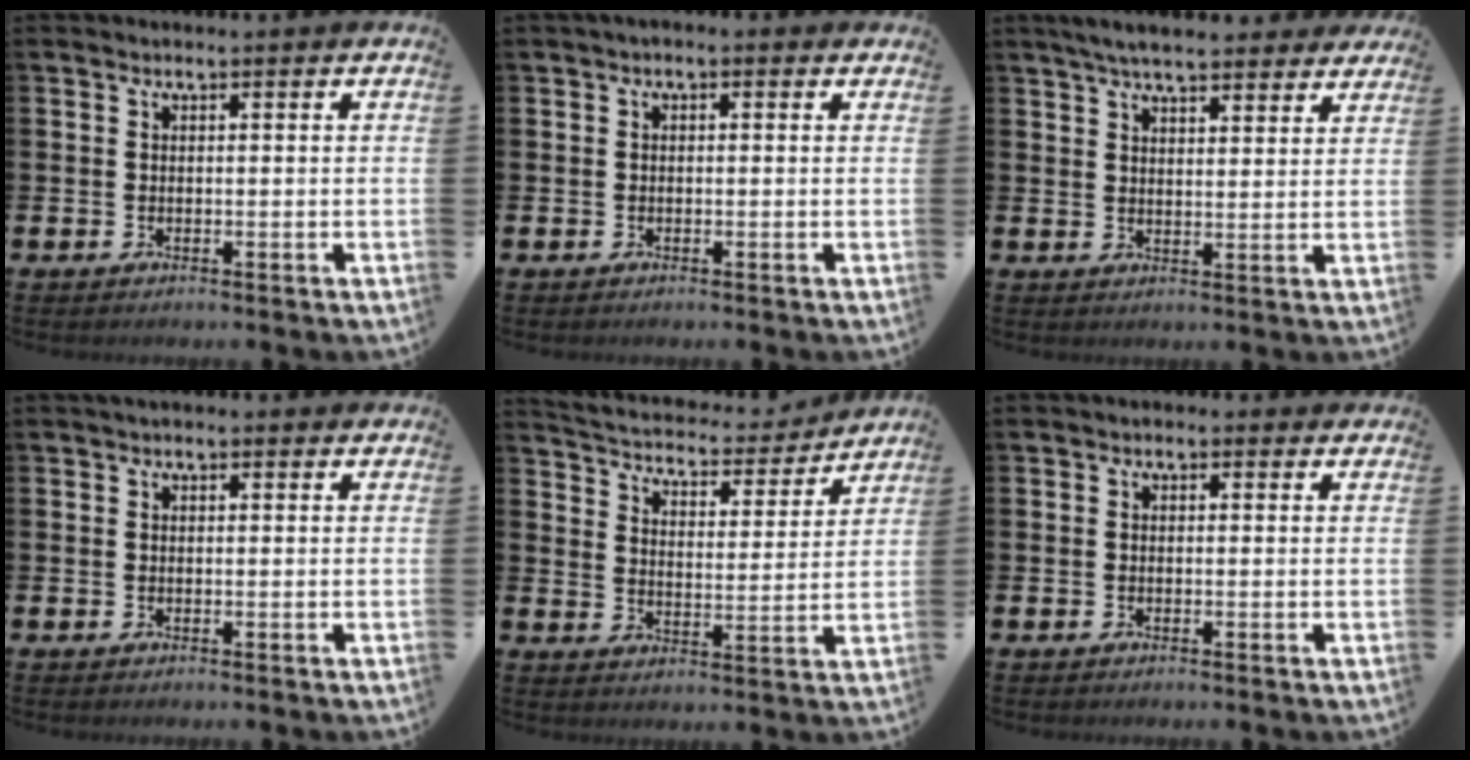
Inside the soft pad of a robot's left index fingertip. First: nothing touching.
{"total": 0.7, "force": [-0.2, 0.5, 0.4], "torque": [-0.005, 0.004, -0.007]}
{"total": 5.7, "force": [5.4, 1.0, 1.7], "torque": [-0.045, -0.017, 0.097]}
{"total": 1.0, "force": [0.8, 0.4, 0.4], "torque": [0.003, 0.002, 0.011]}
{"total": 5.2, "force": [5.0, 1.2, 0.7], "torque": [-0.035, -0.046, 0.079]}
{"total": 0.6, "force": [0.2, 0.5, 0.2], "torque": [-0.002, 0.006, 0.001]}